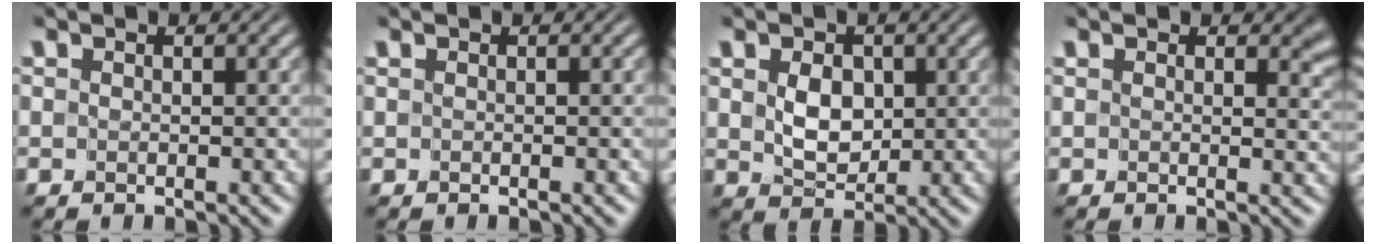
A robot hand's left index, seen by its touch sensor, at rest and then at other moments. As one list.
[{"total": 0.0}, {"total": 2.8, "force": [0.5, 2.0, 1.8], "torque": [-0.042, -0.004, 0.012]}, {"total": 2.9, "force": [1.2, 1.7, 2.1], "torque": [-0.020, -0.007, 0.015]}]